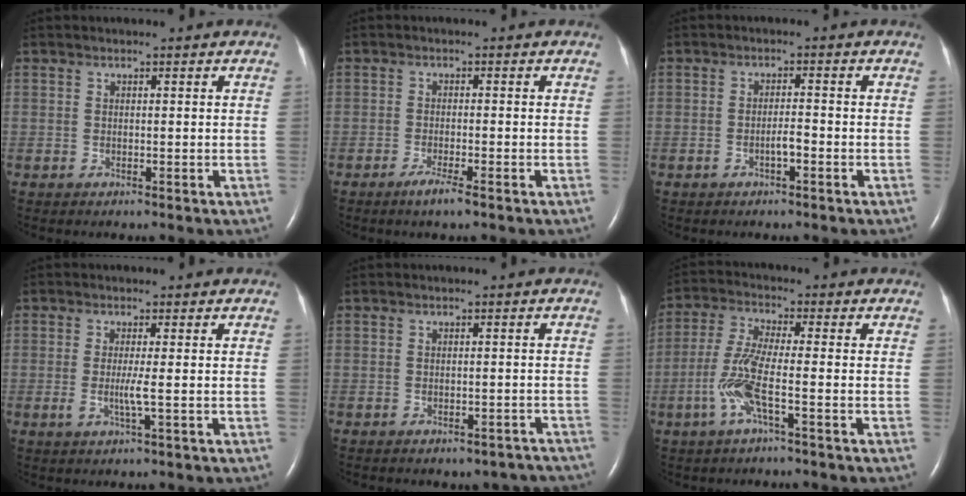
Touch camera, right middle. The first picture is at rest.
{"total": 2.8, "force": [-1.9, -0.1, 2.1], "torque": [-0.047, -0.007, -0.036]}
{"total": 1.9, "force": [-1.0, 0.3, 1.7], "torque": [-0.029, 0.002, -0.018]}
{"total": 2.6, "force": [-0.4, -0.4, 2.5], "torque": [-0.052, -0.005, -0.008]}
{"total": 7.6, "force": [-6.8, 3.0, 1.6], "torque": [-0.014, 0.011, -0.064]}
{"total": 7.0, "force": [-2.4, 0.3, 6.6], "torque": [-0.147, -0.001, -0.054]}